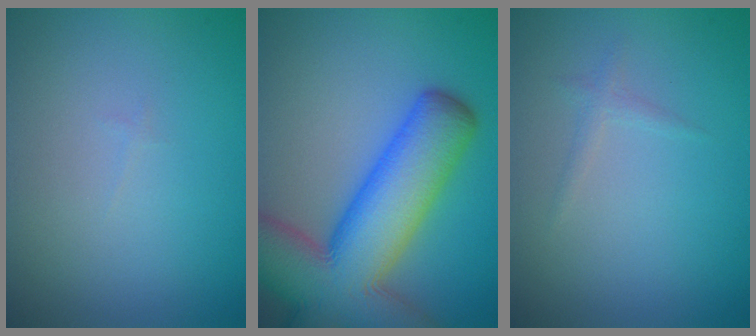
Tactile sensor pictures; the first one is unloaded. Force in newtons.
{"total": 13.4, "press": 13.3, "slide": 0.7}
{"total": 0.8, "press": 0.8, "slide": 0.1}